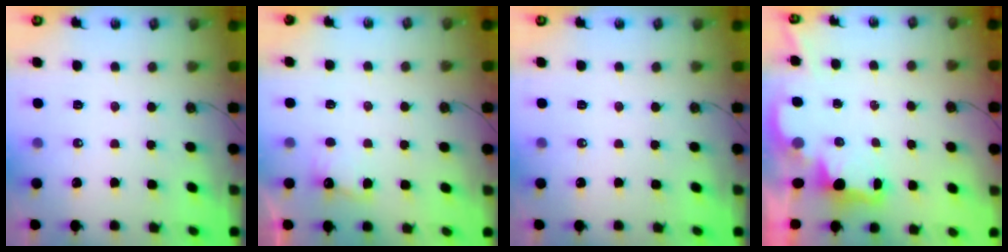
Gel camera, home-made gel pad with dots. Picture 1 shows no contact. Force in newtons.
{"total": 3.2, "press": 3.0, "slide": 1.0}
{"total": 0.0}
{"total": 2.1, "press": 1.9, "slide": 0.8}